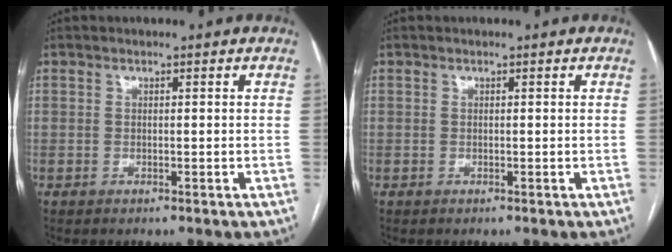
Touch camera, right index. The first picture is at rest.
{"total": 0.0}